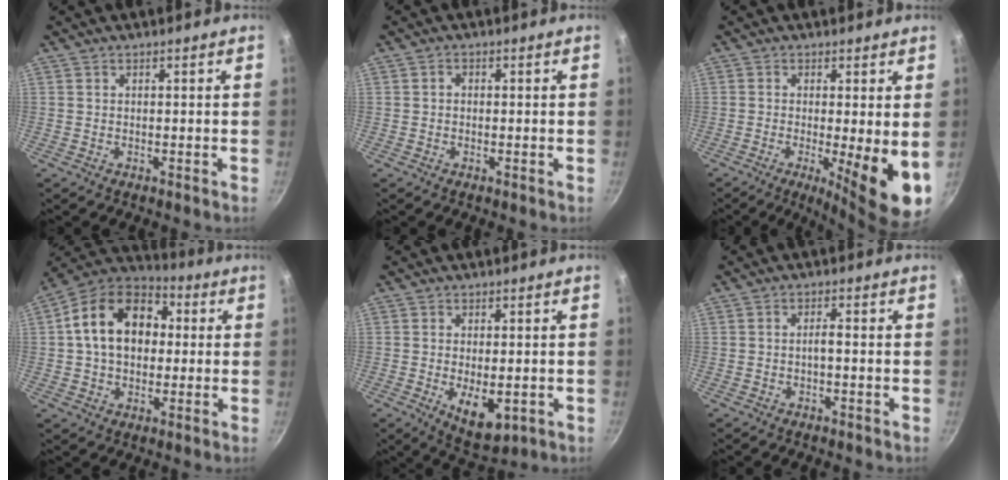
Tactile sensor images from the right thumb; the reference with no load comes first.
{"total": 0.9, "force": [-0.2, 0.7, 0.4], "torque": [-0.008, 0.005, -0.004]}
{"total": 11.0, "force": [-1.7, 2.1, 10.7], "torque": [-0.141, -0.018, -0.019]}
{"total": 17.0, "force": [2.2, 12.3, 11.6], "torque": [-0.168, 0.033, 0.018]}
{"total": 8.0, "force": [-1.7, 3.9, 6.7], "torque": [-0.093, -0.009, -0.011]}
{"total": 1.7, "force": [-0.6, 0.5, 1.5], "torque": [-0.033, 0.013, -0.013]}